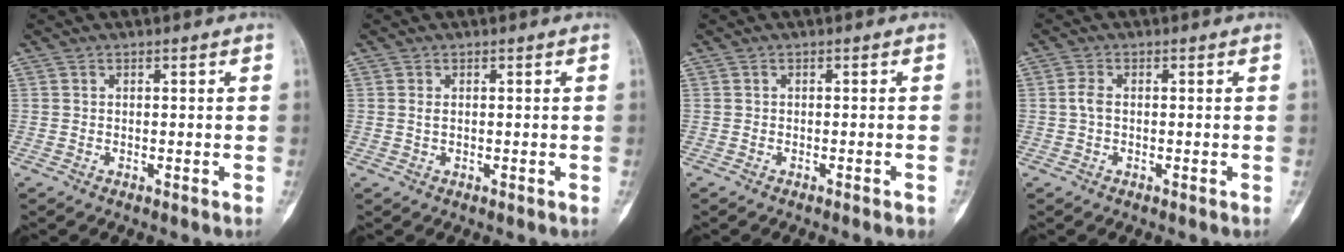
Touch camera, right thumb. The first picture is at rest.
{"total": 0.8, "force": [0.0, 0.4, 0.6], "torque": [-0.011, 0.000, 0.000]}
{"total": 1.6, "force": [-1.2, 0.1, 1.1], "torque": [-0.018, 0.005, -0.010]}
{"total": 1.8, "force": [-0.2, 1.0, 1.5], "torque": [-0.029, 0.001, -0.010]}